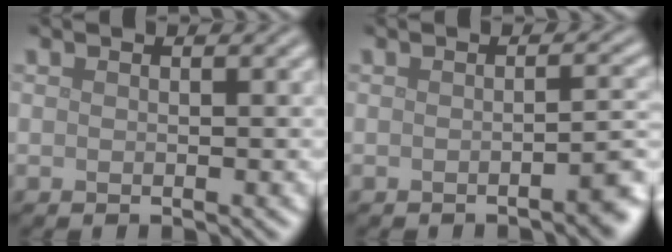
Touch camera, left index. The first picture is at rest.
{"total": 2.2, "force": [-1.2, 0.4, 1.8], "torque": [-0.020, 0.005, -0.021]}